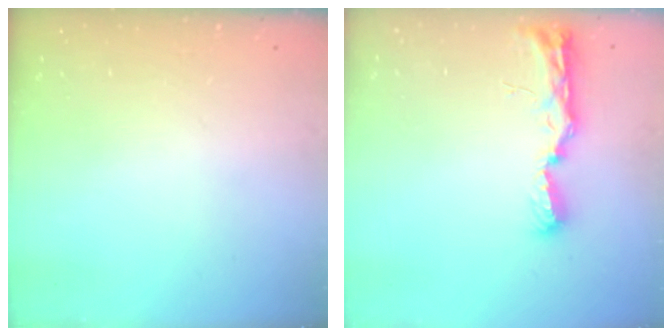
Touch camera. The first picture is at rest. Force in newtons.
{"total": 8.8, "press": 8.7, "slide": 0.9}